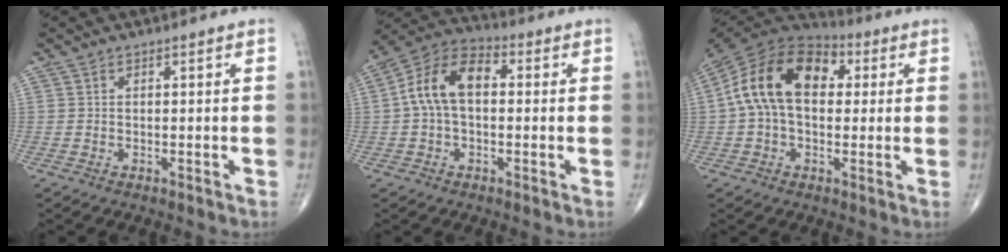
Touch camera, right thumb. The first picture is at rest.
{"total": 11.3, "force": [0.8, 6.8, 9.0], "torque": [-0.167, 0.036, 0.002]}
{"total": 17.3, "force": [2.7, 11.0, 13.0], "torque": [-0.228, 0.038, 0.037]}